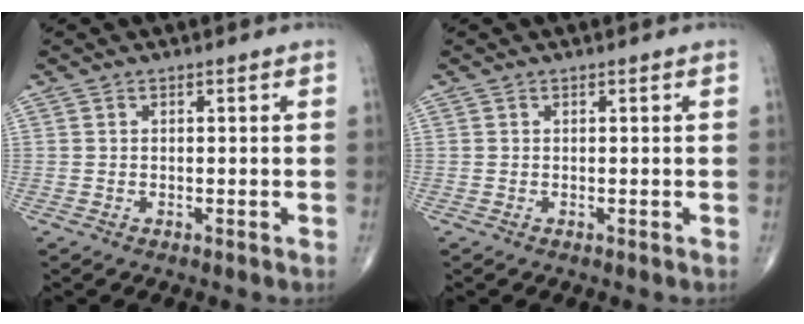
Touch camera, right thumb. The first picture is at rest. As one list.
[{"total": 0.0}]